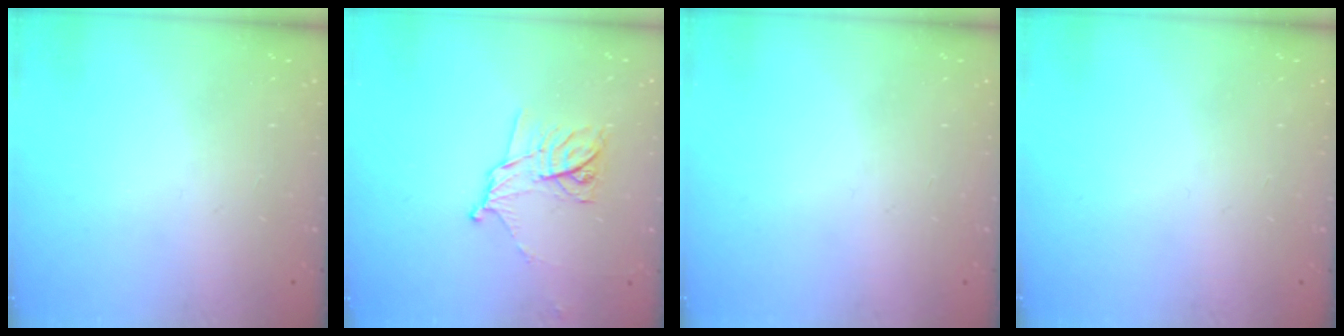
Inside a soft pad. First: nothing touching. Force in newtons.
{"total": 11.3, "press": 11.3, "slide": 0.7}
{"total": 0.0}
{"total": 0.0}